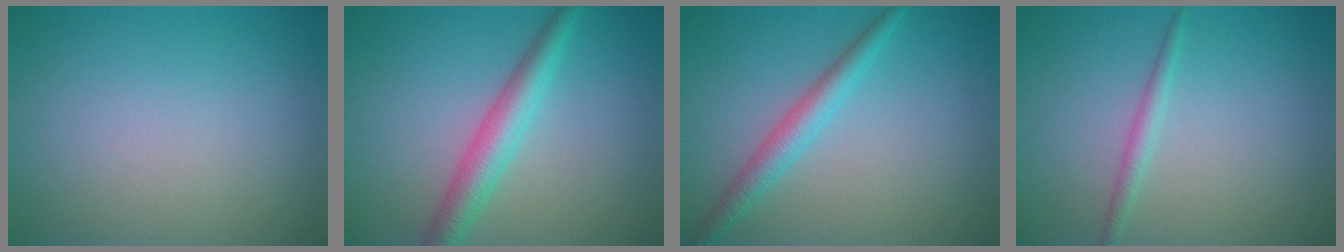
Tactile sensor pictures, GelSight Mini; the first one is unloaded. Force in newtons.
{"total": 3.8, "press": 3.8, "slide": 0.0}
{"total": 2.8, "press": 2.8, "slide": 0.1}
{"total": 1.3, "press": 1.3, "slide": 0.1}